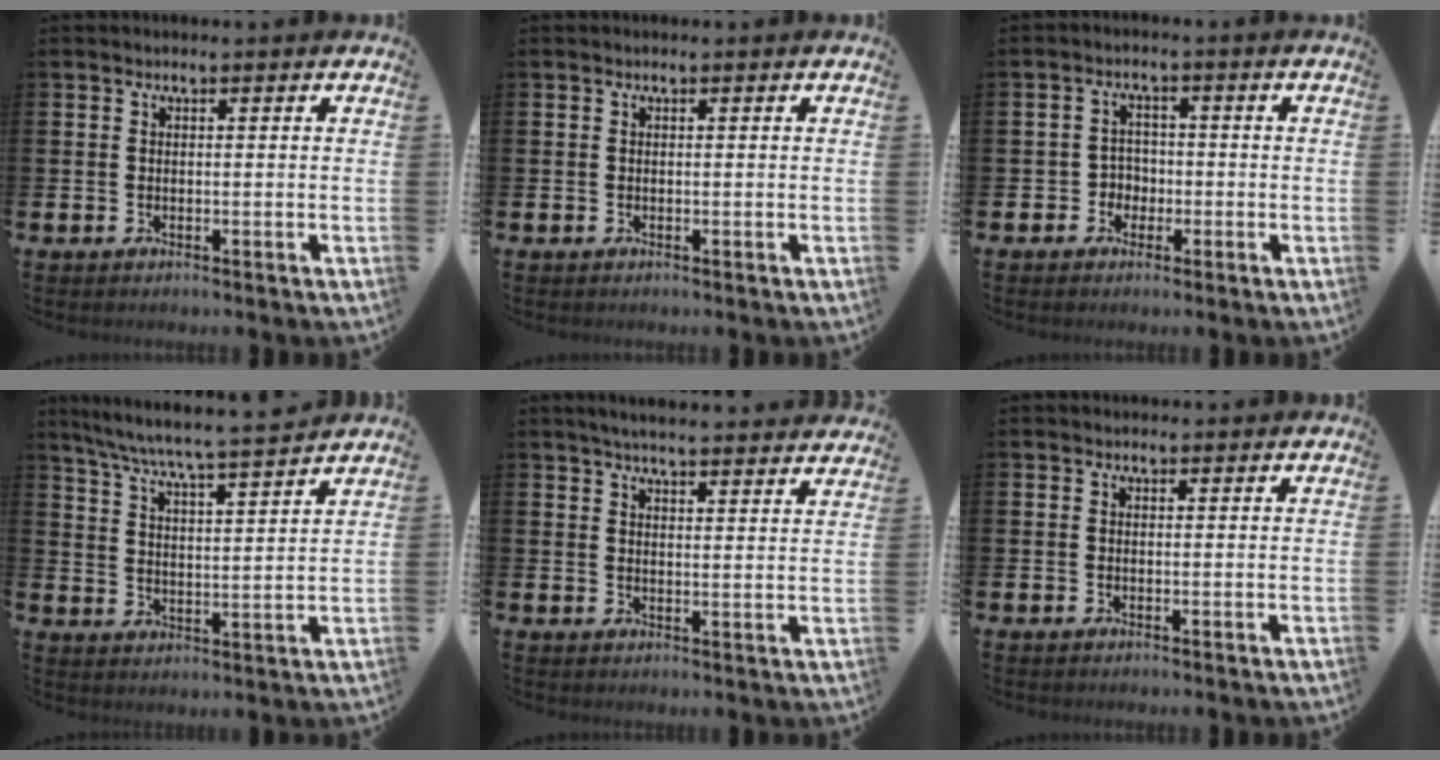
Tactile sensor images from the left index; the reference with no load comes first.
{"total": 0.0}
{"total": 2.8, "force": [-1.4, 2.4, 0.5], "torque": [-0.013, 0.004, -0.035]}
{"total": 6.9, "force": [6.6, -0.3, 2.1], "torque": [-0.063, -0.050, 0.113]}
{"total": 4.8, "force": [4.7, 0.0, 1.0], "torque": [-0.027, -0.026, 0.084]}
{"total": 0.7, "force": [0.6, 0.3, 0.1], "torque": [0.008, -0.002, 0.009]}